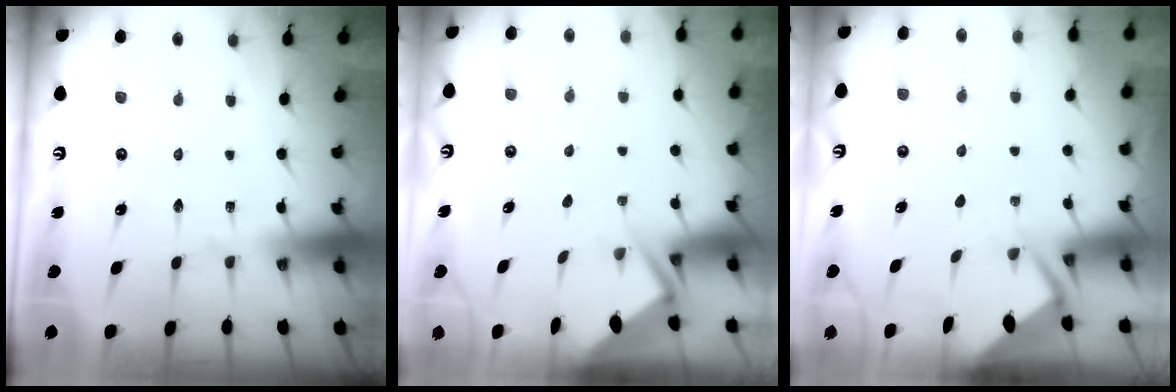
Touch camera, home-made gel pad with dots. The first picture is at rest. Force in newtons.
{"total": 2.9, "press": 2.9, "slide": 0.4}
{"total": 2.7, "press": 2.7, "slide": 0.3}